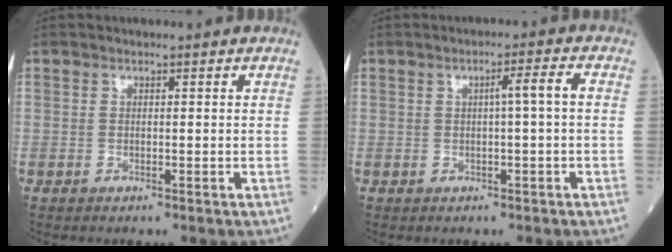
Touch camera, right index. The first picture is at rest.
{"total": 3.0, "force": [0.1, -0.4, 2.9], "torque": [-0.047, 0.006, 0.002]}